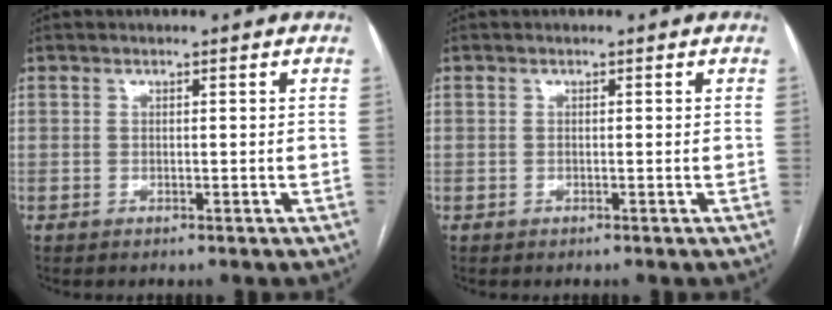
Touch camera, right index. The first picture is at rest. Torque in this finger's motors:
{"motor_torque": [0.45, 0.15, 0.31, 0.09]}